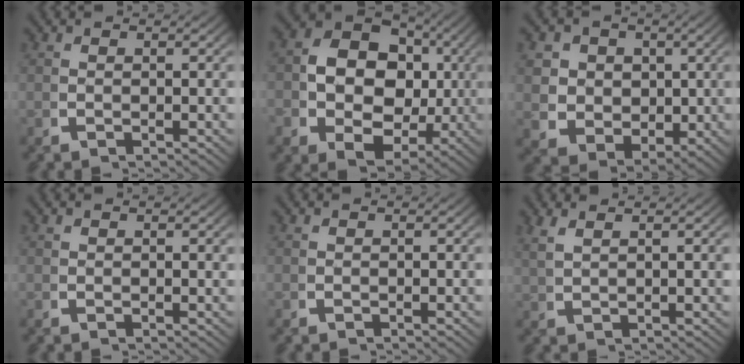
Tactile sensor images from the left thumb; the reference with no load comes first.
{"total": 12.0, "force": [0.8, 8.8, 8.1], "torque": [-0.160, -0.032, 0.019]}
{"total": 9.3, "force": [0.8, 7.8, 5.0], "torque": [-0.129, -0.047, 0.024]}
{"total": 0.6, "force": [0.6, 0.0, 0.1], "torque": [-0.005, -0.002, 0.013]}
{"total": 0.0}
{"total": 2.0, "force": [1.8, 0.0, 0.9], "torque": [-0.018, 0.005, 0.042]}